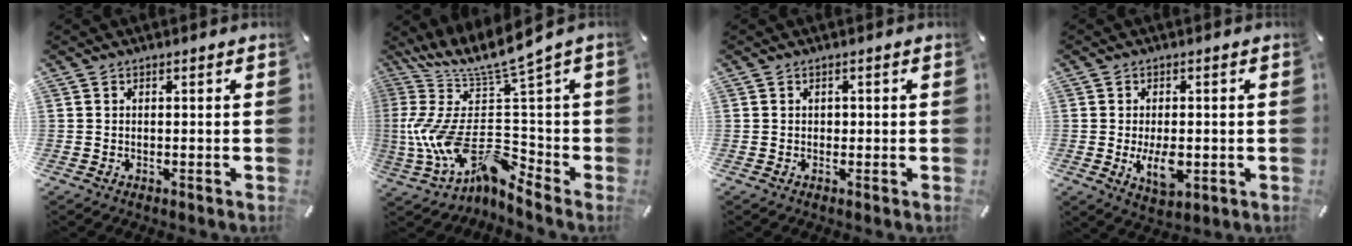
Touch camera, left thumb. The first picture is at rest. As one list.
[{"total": 23.0, "force": [-2.2, 10.7, 20.2], "torque": [-0.419, -0.018, -0.034]}, {"total": 0.8, "force": [-0.1, 0.7, 0.2], "torque": [-0.003, 0.006, -0.003]}, {"total": 7.5, "force": [-1.4, 4.2, 6.0], "torque": [-0.116, -0.010, -0.028]}]